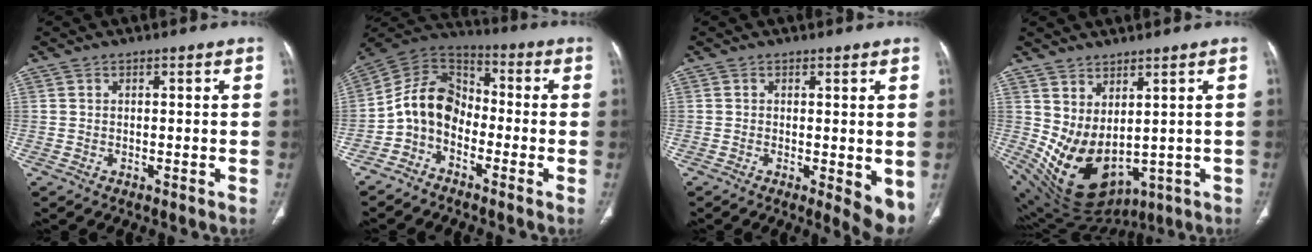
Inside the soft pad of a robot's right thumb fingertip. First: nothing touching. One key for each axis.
{"total": 10.4, "fx": -3.6, "fy": 7.7, "fz": 5.9, "tx": -0.095, "ty": 0.065, "tz": -0.085}
{"total": 5.7, "fx": -0.5, "fy": 2.0, "fz": 5.3, "tx": -0.066, "ty": -0.015, "tz": -0.007}
{"total": 13.5, "fx": 0.7, "fy": 8.0, "fz": 10.8, "tx": -0.183, "ty": -0.029, "tz": 0.054}